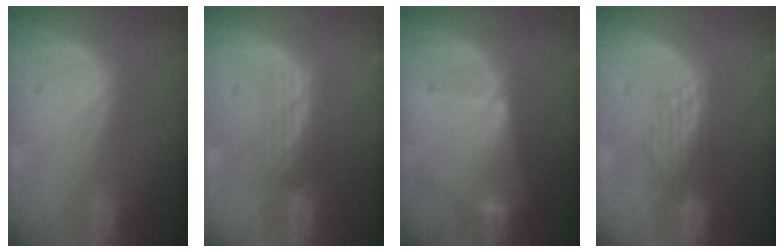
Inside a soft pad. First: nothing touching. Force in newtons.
{"total": 3.2, "press": 2.6, "slide": 1.9}
{"total": 7.0, "press": 6.3, "slide": 3.1}
{"total": 2.7, "press": 2.7, "slide": 0.4}